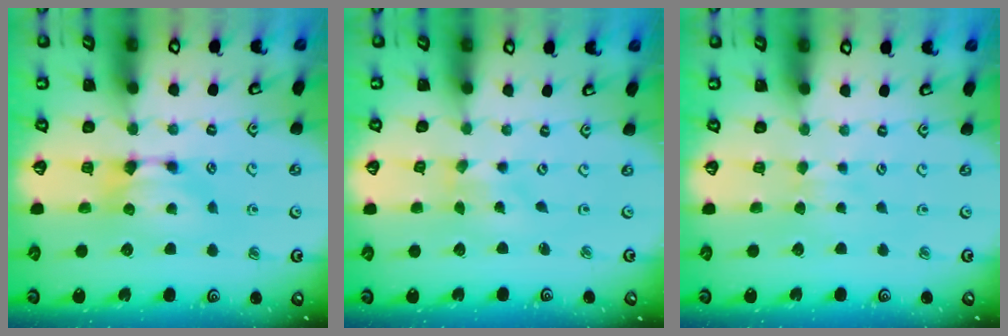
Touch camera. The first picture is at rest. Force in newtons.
{"total": 4.1, "press": 4.1, "slide": 0.6}
{"total": 2.5, "press": 2.5, "slide": 0.5}